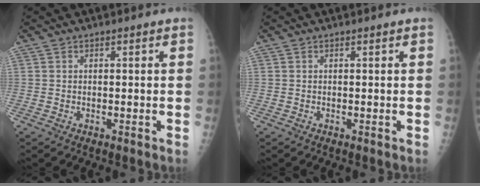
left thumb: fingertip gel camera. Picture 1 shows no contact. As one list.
[{"total": 0.0}]